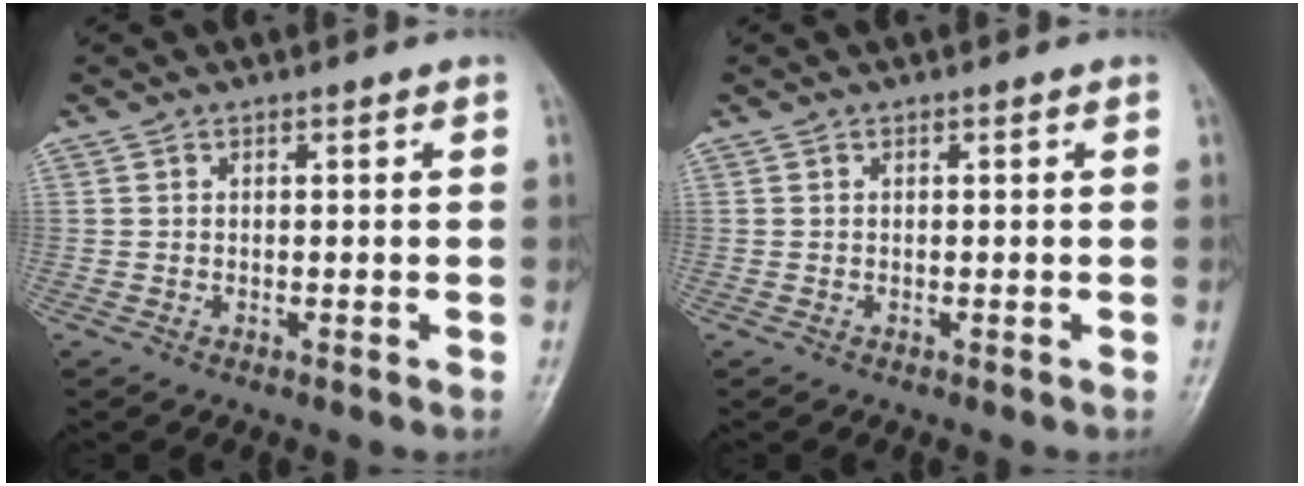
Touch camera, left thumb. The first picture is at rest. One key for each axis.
{"total": 0.0}